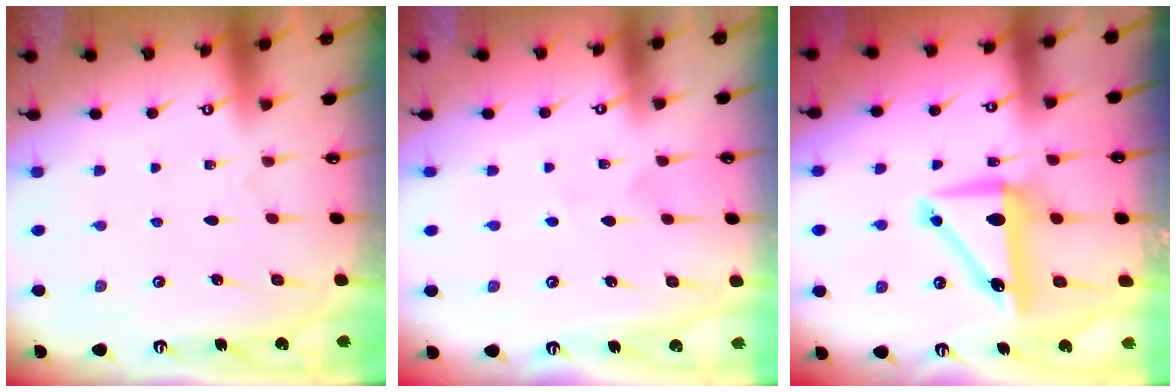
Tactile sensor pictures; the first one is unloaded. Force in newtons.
{"total": 1.8, "press": 1.8, "slide": 0.4}
{"total": 9.4, "press": 9.2, "slide": 1.9}